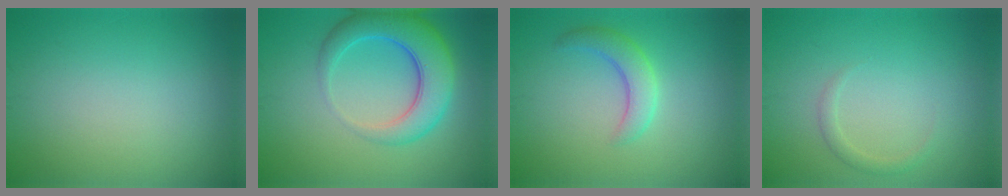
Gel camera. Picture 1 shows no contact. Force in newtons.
{"total": 6.6, "press": 6.5, "slide": 0.4}
{"total": 2.9, "press": 2.9, "slide": 0.2}
{"total": 1.0, "press": 1.0, "slide": 0.1}